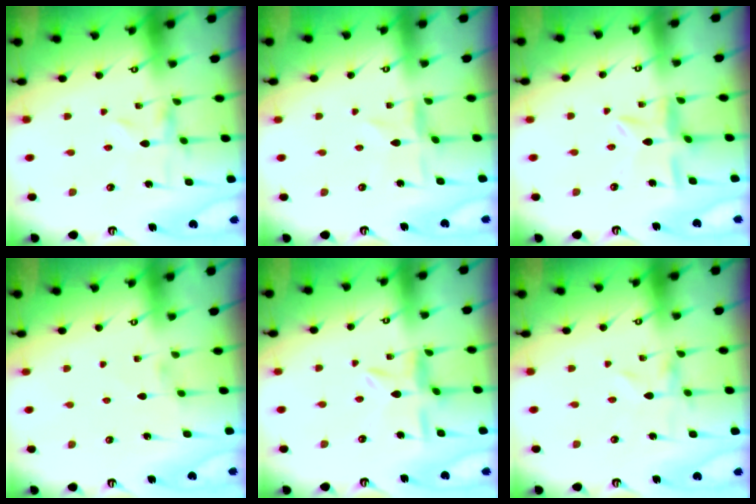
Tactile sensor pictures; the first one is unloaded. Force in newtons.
{"total": 2.7, "press": 2.7, "slide": 0.4}
{"total": 10.0, "press": 10.0, "slide": 0.8}
{"total": 1.1, "press": 1.0, "slide": 0.3}
{"total": 7.6, "press": 7.6, "slide": 0.6}
{"total": 0.0}